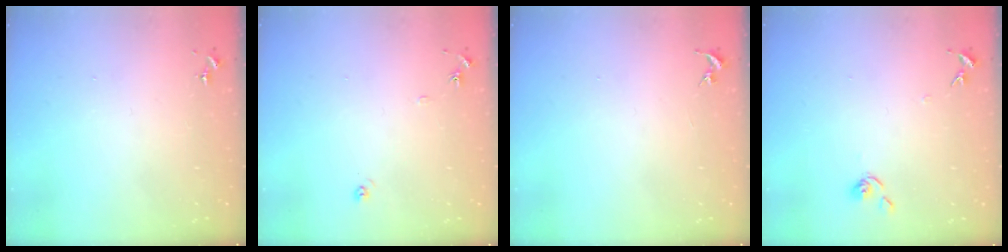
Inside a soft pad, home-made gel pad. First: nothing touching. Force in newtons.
{"total": 5.8, "press": 5.8, "slide": 0.6}
{"total": 0.0}
{"total": 6.7, "press": 6.7, "slide": 0.6}